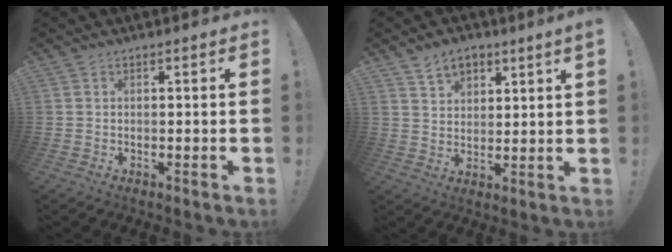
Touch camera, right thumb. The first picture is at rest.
{"total": 6.1, "force": [4.7, 2.5, 2.8], "torque": [-0.049, -0.020, 0.087]}